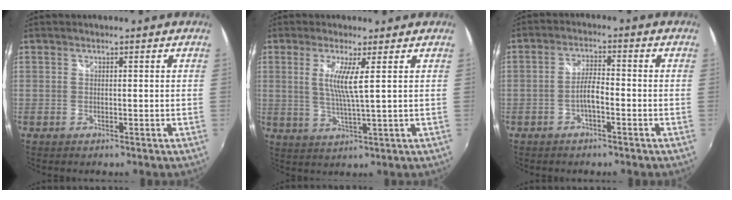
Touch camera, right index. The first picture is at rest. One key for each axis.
{"total": 5.4, "fx": 1.5, "fy": -0.5, "fz": 5.1, "tx": -0.101, "ty": -0.011, "tz": 0.029}
{"total": 3.5, "fx": -1.7, "fy": 0.8, "fz": 2.9, "tx": -0.060, "ty": 0.007, "tz": -0.032}